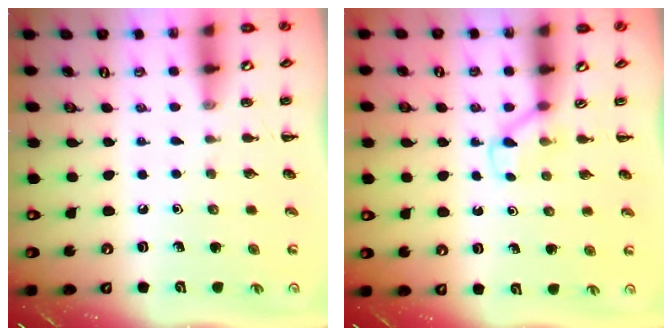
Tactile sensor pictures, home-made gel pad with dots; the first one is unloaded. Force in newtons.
{"total": 3.0, "press": 2.8, "slide": 1.1}